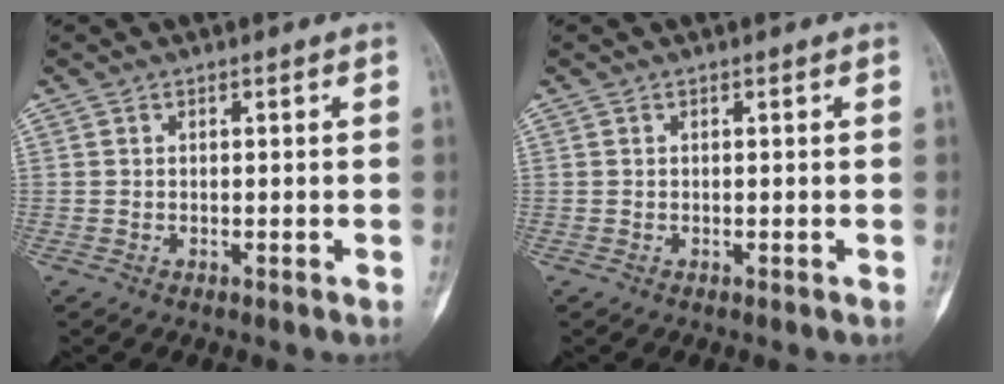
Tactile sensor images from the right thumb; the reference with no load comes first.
{"total": 0.0}